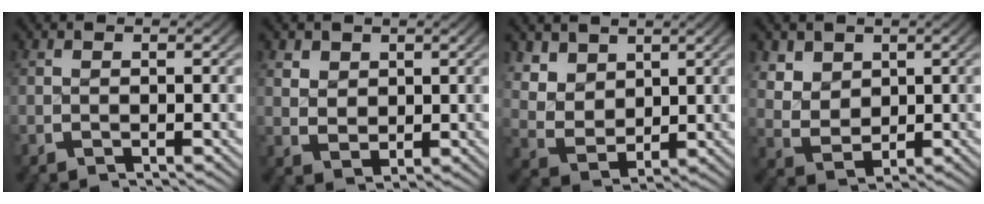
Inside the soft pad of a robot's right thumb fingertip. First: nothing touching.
{"total": 2.8, "force": [0.8, 2.3, 1.3], "torque": [-0.025, -0.018, 0.028]}
{"total": 6.8, "force": [1.3, 5.5, 3.8], "torque": [-0.101, -0.035, 0.035]}
{"total": 5.9, "force": [0.6, 4.9, 3.3], "torque": [-0.087, -0.039, 0.031]}